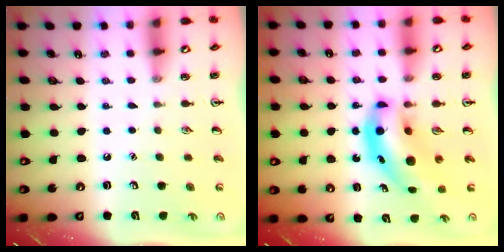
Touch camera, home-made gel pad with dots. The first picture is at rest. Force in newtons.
{"total": 10.5, "press": 10.0, "slide": 3.0}